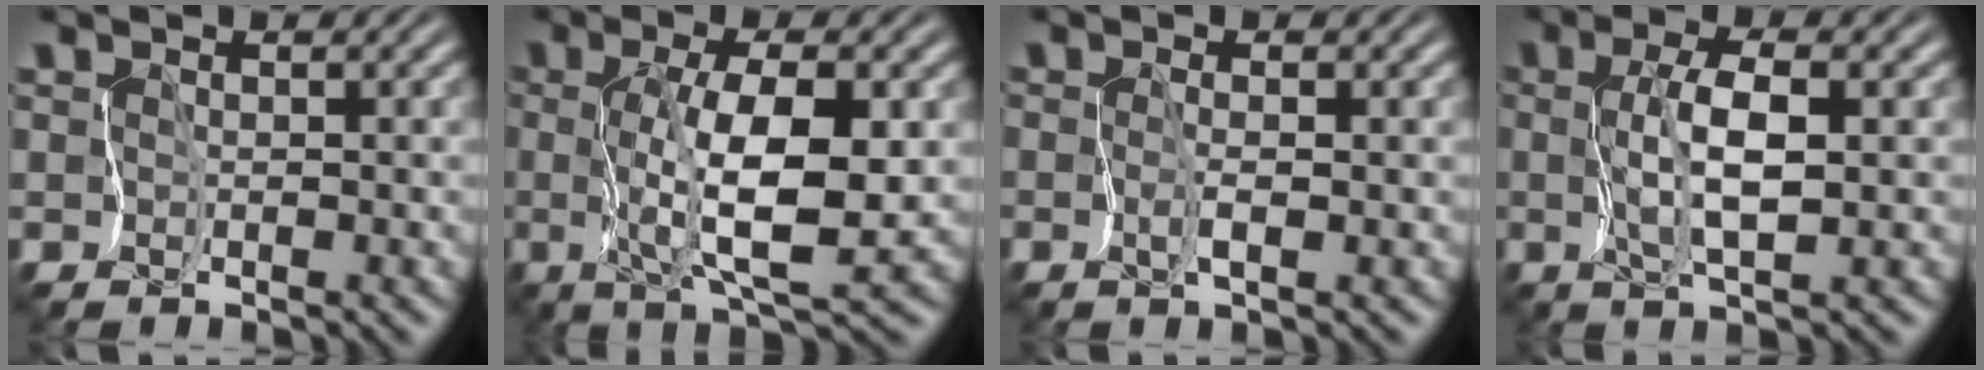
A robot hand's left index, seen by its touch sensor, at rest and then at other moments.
{"total": 6.8, "force": [0.0, 1.3, 6.6], "torque": [-0.117, -0.005, 0.002]}
{"total": 0.9, "force": [-0.4, -0.1, 0.8], "torque": [-0.024, -0.003, -0.007]}
{"total": 3.4, "force": [0.2, 0.4, 3.4], "torque": [-0.072, 0.002, 0.007]}